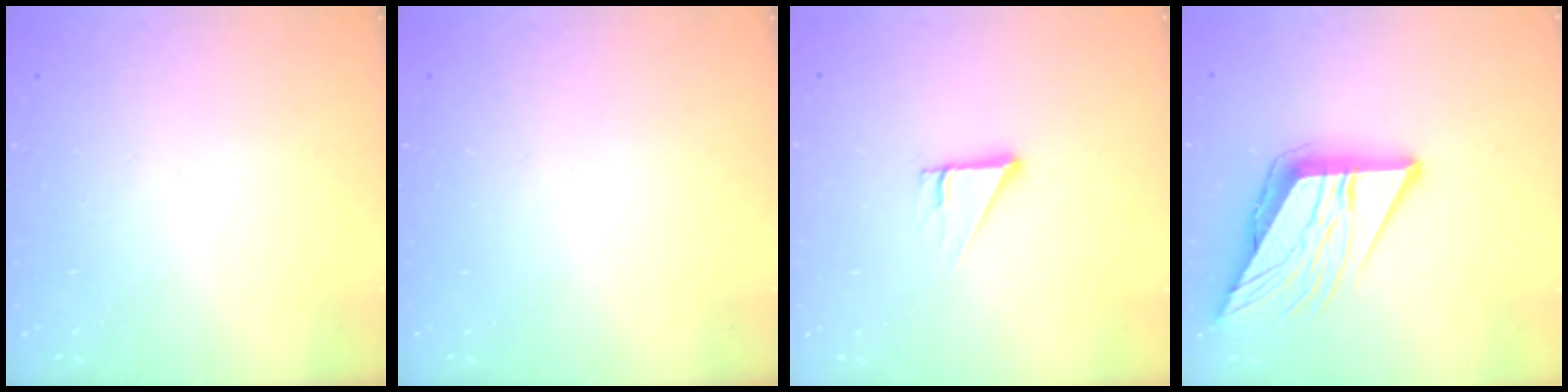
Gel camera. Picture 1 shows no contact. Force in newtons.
{"total": 0.0}
{"total": 2.7, "press": 2.7, "slide": 0.0}
{"total": 13.7, "press": 13.6, "slide": 1.6}